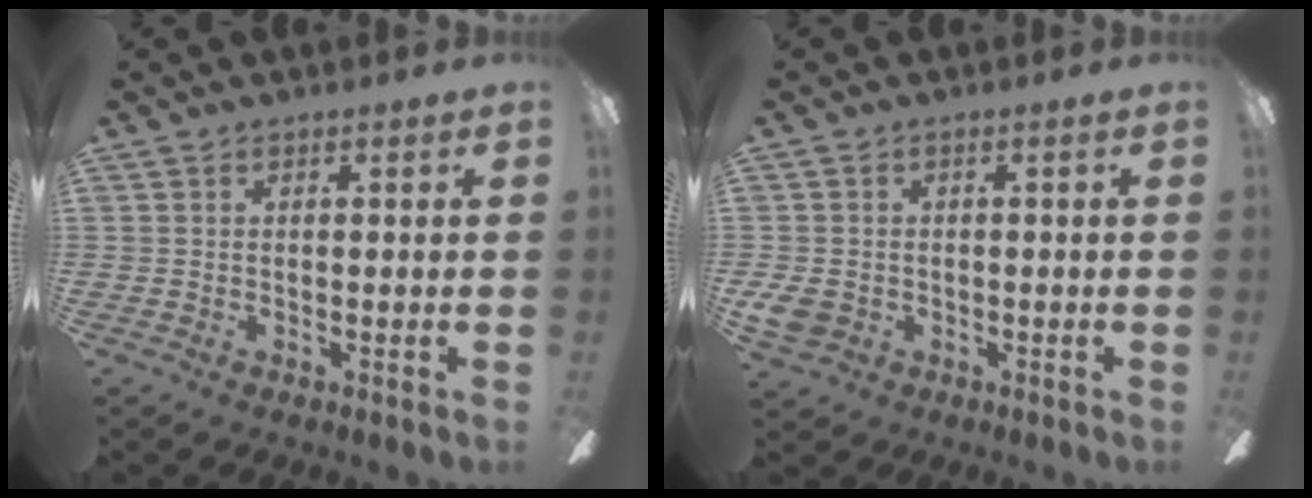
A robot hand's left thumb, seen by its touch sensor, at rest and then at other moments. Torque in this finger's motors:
{"motor_torque": [0.33, 0.33, 0.77, 0.19, 0.01]}